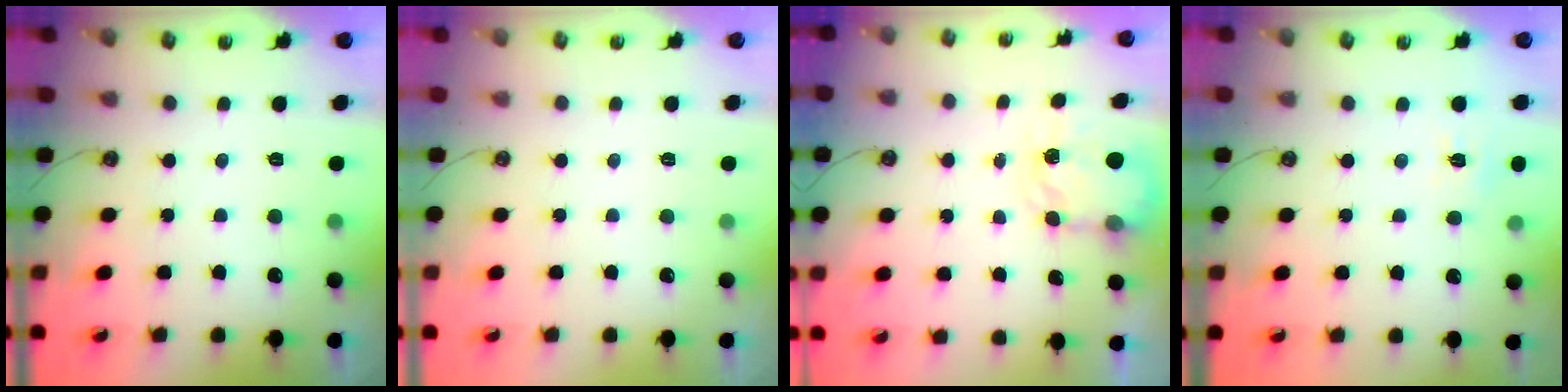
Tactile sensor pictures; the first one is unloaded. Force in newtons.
{"total": 0.0}
{"total": 4.9, "press": 4.9, "slide": 0.1}
{"total": 4.9, "press": 4.8, "slide": 0.6}